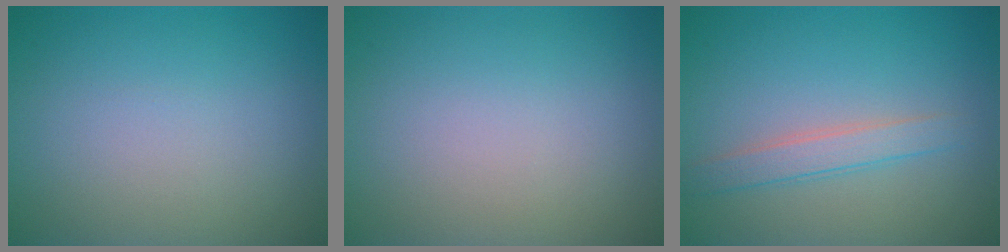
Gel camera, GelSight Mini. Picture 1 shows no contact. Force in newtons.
{"total": 0.0}
{"total": 2.3, "press": 2.2, "slide": 0.1}